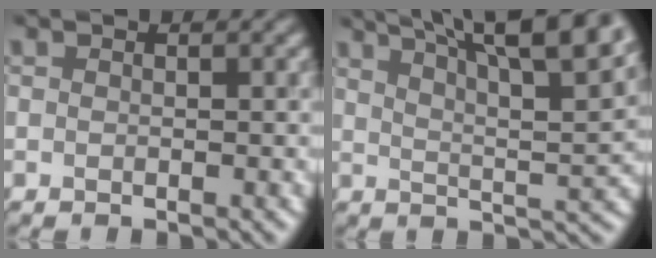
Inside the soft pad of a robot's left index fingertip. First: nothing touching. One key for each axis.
{"total": 12.7, "fx": 8.3, "fy": 3.5, "fz": 9.0, "tx": -0.111, "ty": 0.039, "tz": 0.094}